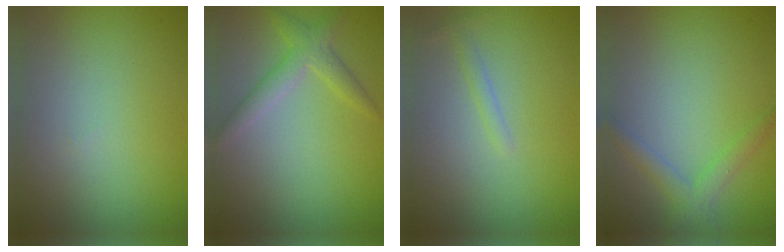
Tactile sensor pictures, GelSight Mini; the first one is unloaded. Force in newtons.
{"total": 2.6, "press": 2.6, "slide": 0.2}
{"total": 0.9, "press": 0.9, "slide": 0.0}
{"total": 2.2, "press": 2.2, "slide": 0.1}